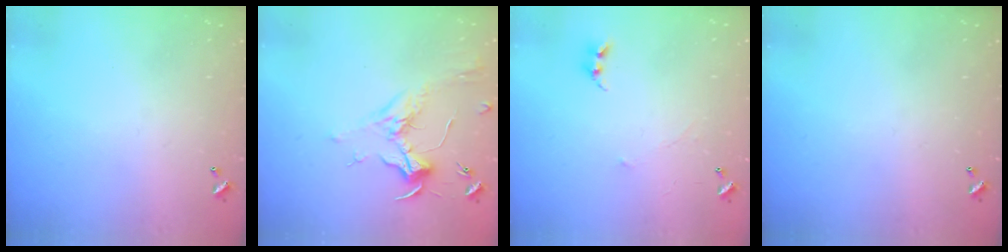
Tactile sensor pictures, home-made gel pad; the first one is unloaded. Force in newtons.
{"total": 1.8, "press": 1.7, "slide": 0.7}
{"total": 0.9, "press": 0.8, "slide": 0.5}
{"total": 0.0}